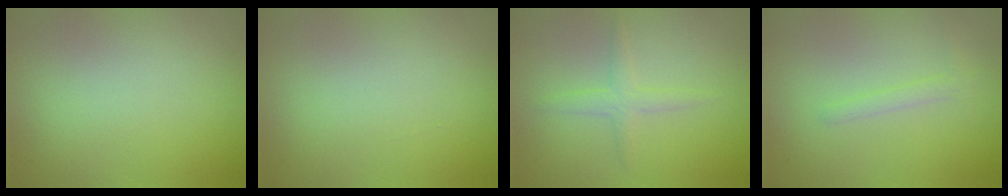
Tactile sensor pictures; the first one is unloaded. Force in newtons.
{"total": 0.0}
{"total": 1.7, "press": 1.7, "slide": 0.1}
{"total": 1.2, "press": 1.2, "slide": 0.0}